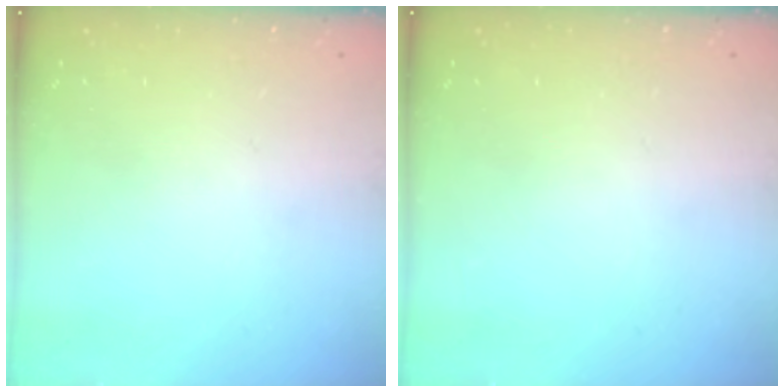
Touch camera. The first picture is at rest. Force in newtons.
{"total": 0.0}